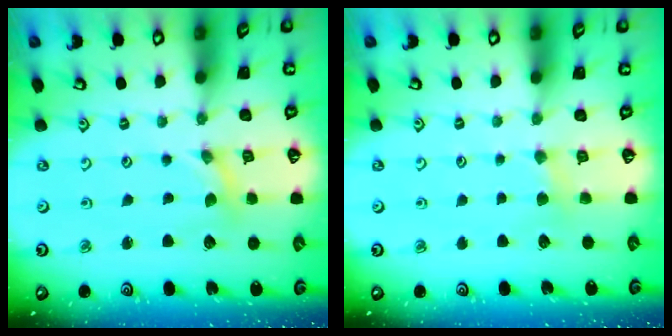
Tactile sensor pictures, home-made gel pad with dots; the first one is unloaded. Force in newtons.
{"total": 3.7, "press": 3.6, "slide": 0.6}